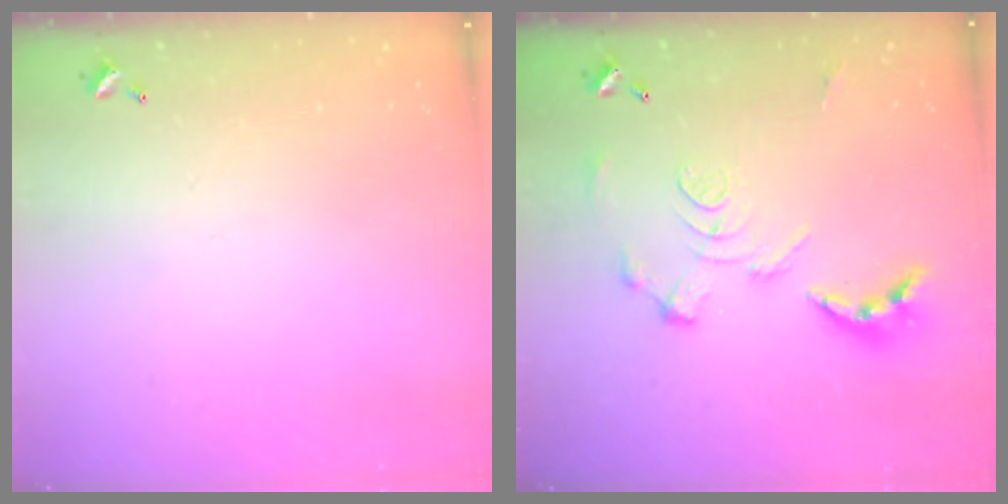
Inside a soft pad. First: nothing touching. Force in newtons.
{"total": 2.9, "press": 2.3, "slide": 1.7}